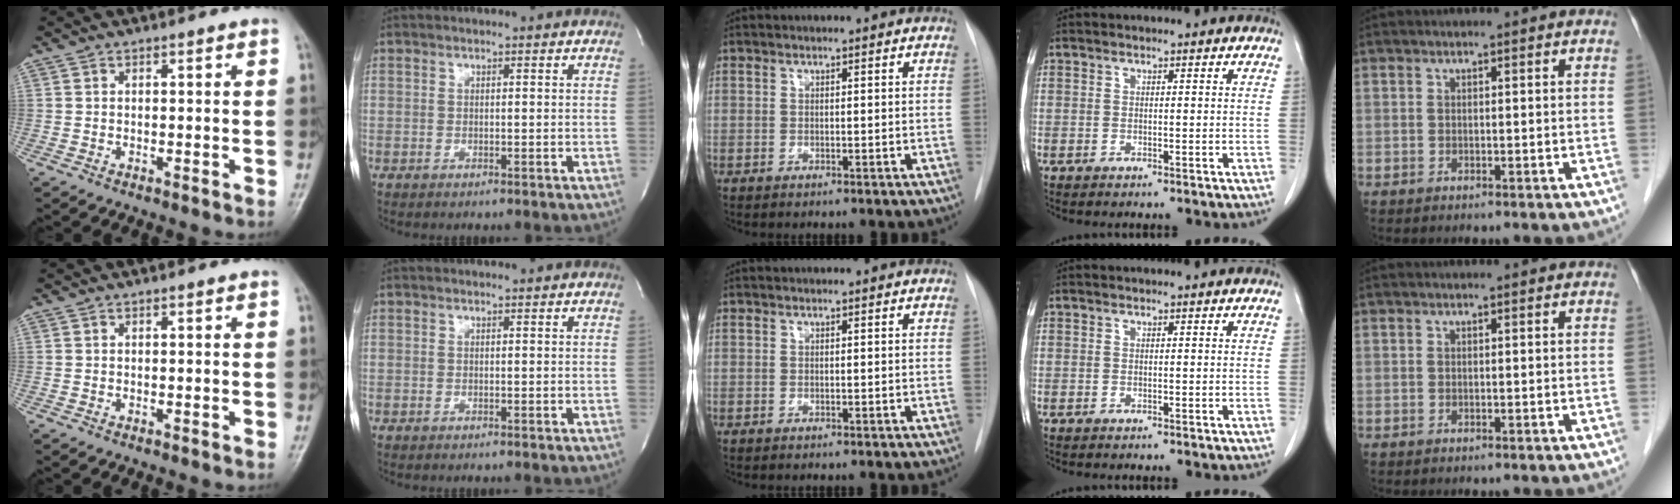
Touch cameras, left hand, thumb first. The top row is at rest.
{}